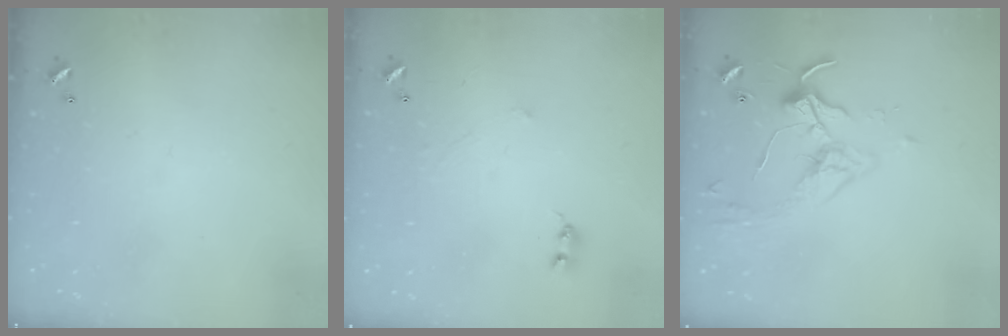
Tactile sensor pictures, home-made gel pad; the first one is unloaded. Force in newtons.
{"total": 0.9, "press": 0.8, "slide": 0.3}
{"total": 3.6, "press": 3.5, "slide": 0.7}